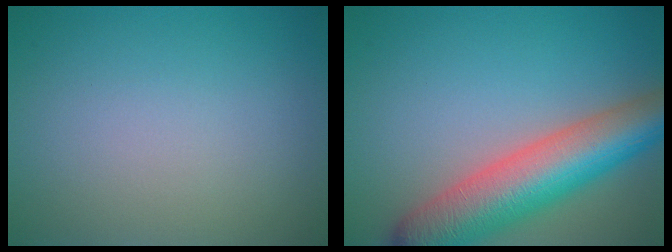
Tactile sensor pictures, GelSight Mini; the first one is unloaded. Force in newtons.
{"total": 9.3, "press": 9.3, "slide": 0.5}